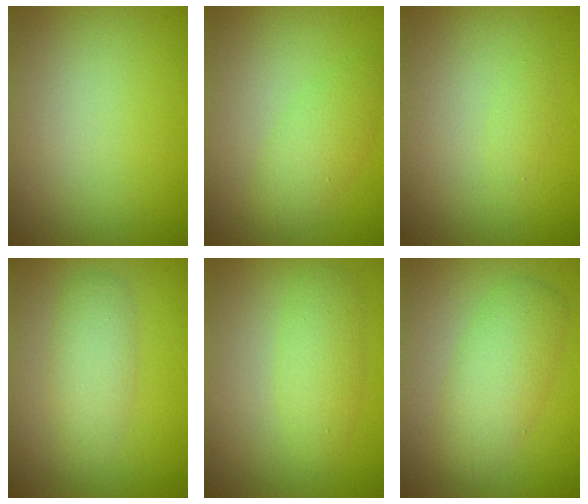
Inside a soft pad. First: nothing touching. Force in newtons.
{"total": 2.7, "press": 2.7, "slide": 0.1}
{"total": 0.7, "press": 0.7, "slide": 0.0}
{"total": 2.8, "press": 2.8, "slide": 0.1}
{"total": 2.5, "press": 2.5, "slide": 0.2}
{"total": 4.1, "press": 4.1, "slide": 0.1}